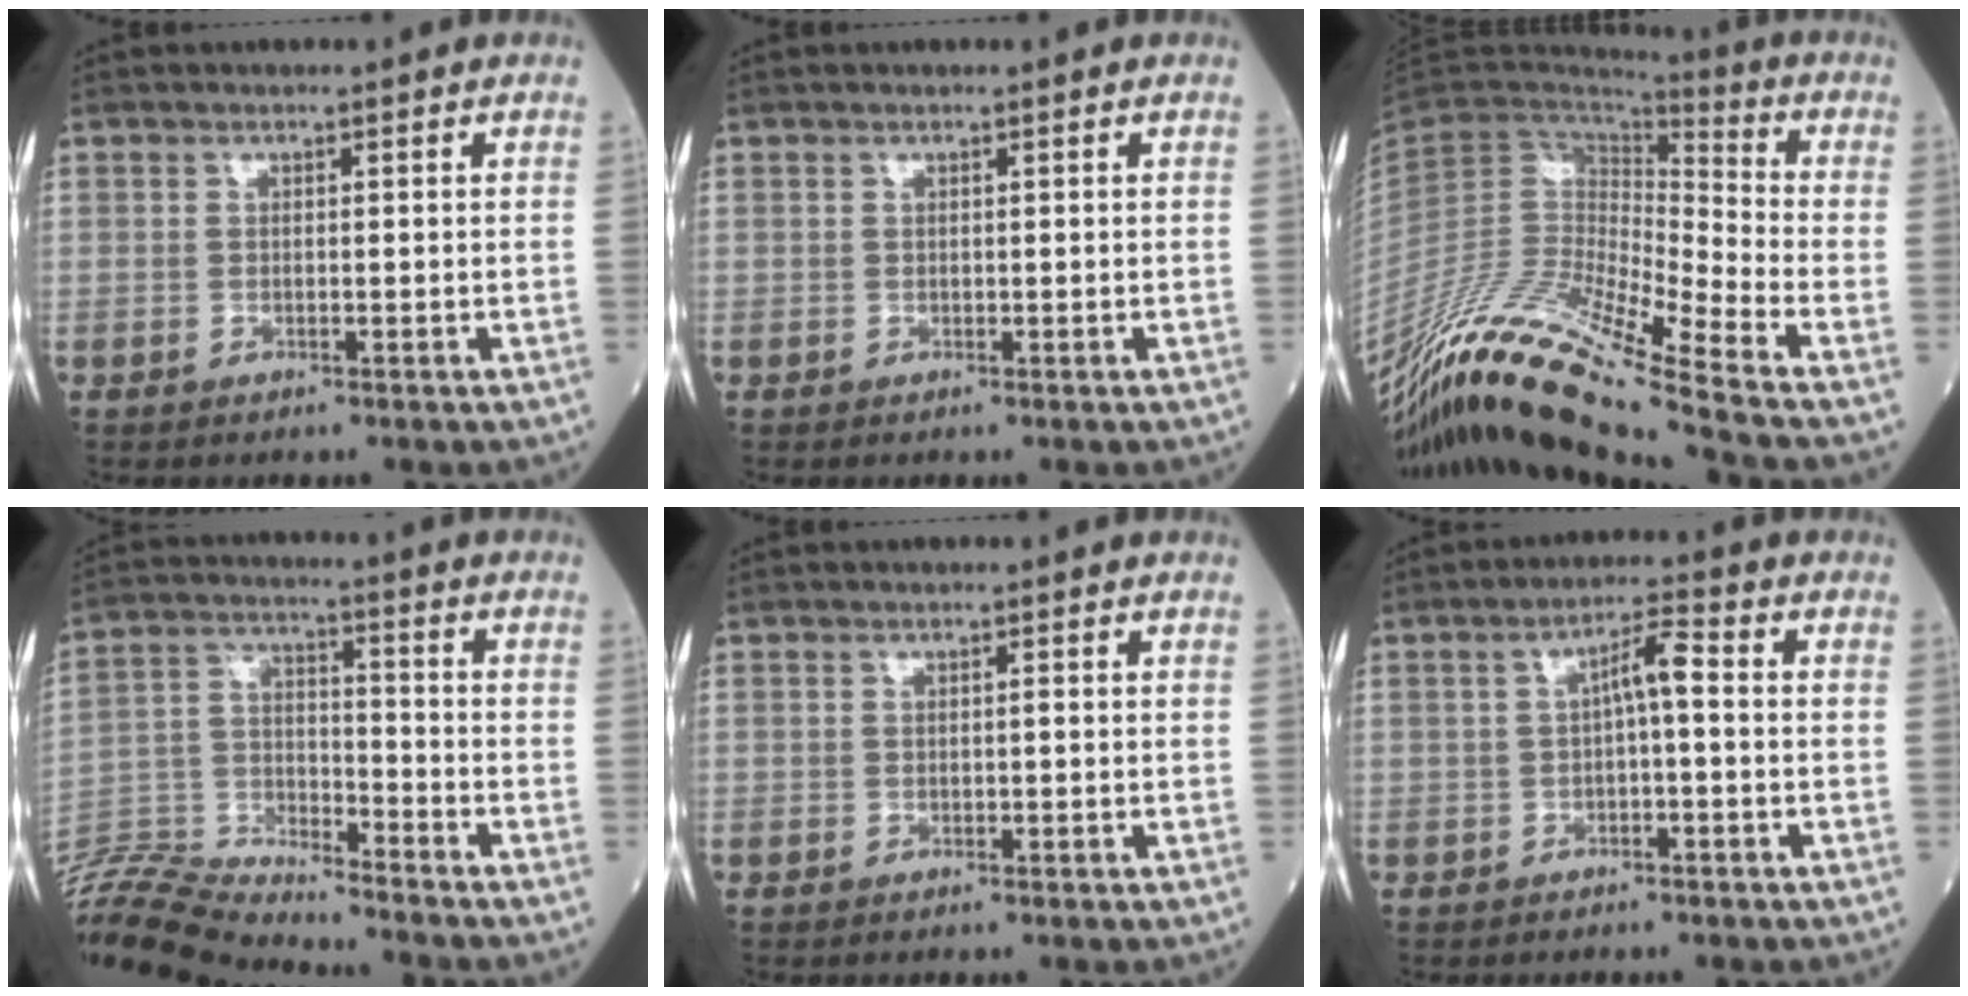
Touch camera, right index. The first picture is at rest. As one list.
[{"total": 0.0}, {"total": 20.0, "force": [-16.0, -1.1, 12.0], "torque": [-0.242, -0.018, -0.309]}, {"total": 13.2, "force": [-13.1, -0.3, 1.3], "torque": [-0.022, 0.023, -0.248]}, {"total": 0.0}, {"total": 3.9, "force": [0.2, 0.7, 3.8], "torque": [-0.056, 0.018, 0.000]}]